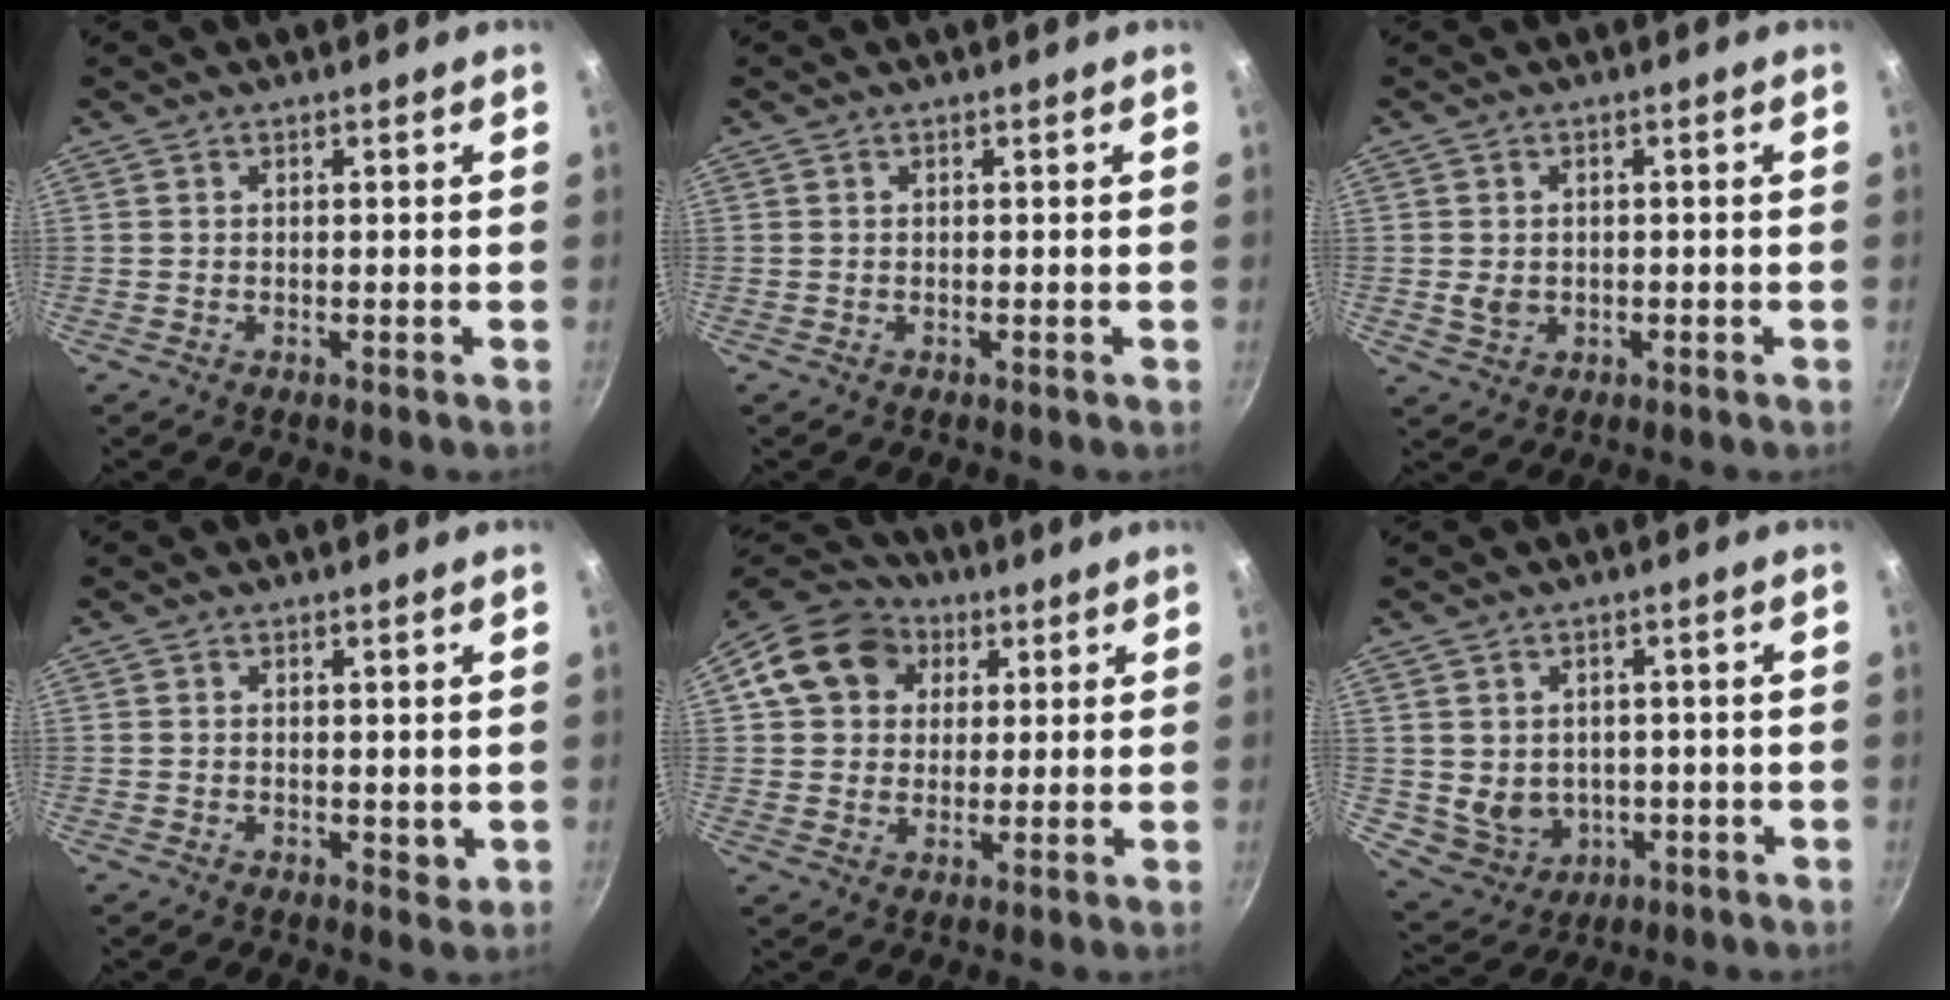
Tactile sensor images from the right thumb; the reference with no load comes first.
{"total": 0.0}
{"total": 3.3, "force": [-0.3, 2.7, 1.8], "torque": [-0.026, 0.002, 0.003]}
{"total": 1.8, "force": [0.6, 1.1, 1.3], "torque": [-0.015, -0.004, 0.009]}
{"total": 14.2, "force": [4.3, 11.7, 6.7], "torque": [-0.105, 0.021, 0.061]}
{"total": 7.5, "force": [-0.6, 6.4, 3.8], "torque": [-0.050, -0.002, 0.013]}